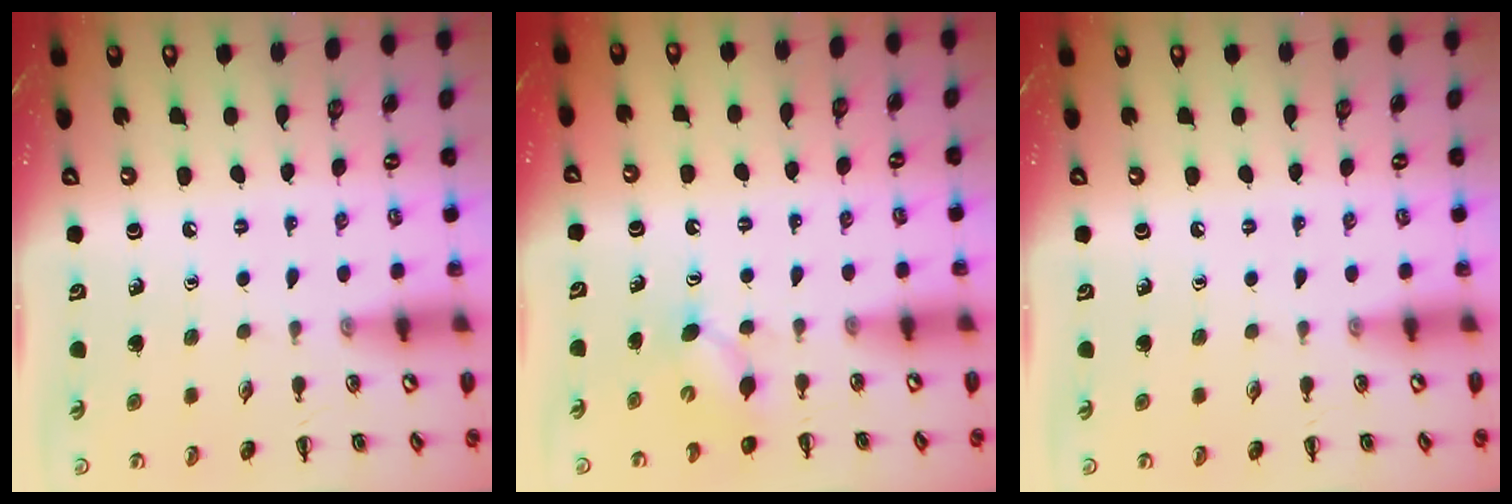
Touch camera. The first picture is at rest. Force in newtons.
{"total": 3.9, "press": 3.8, "slide": 1.1}
{"total": 0.0}